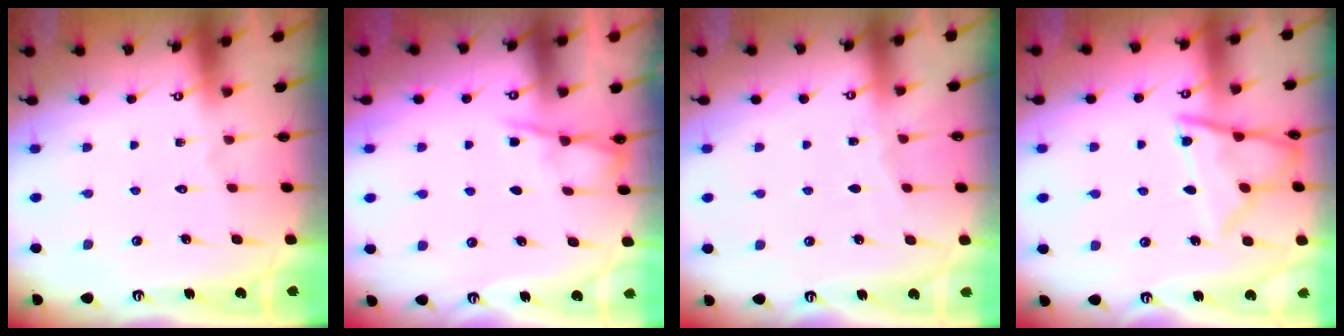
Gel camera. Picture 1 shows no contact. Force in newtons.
{"total": 4.8, "press": 4.8, "slide": 0.4}
{"total": 2.6, "press": 2.6, "slide": 0.4}
{"total": 10.7, "press": 10.6, "slide": 0.6}